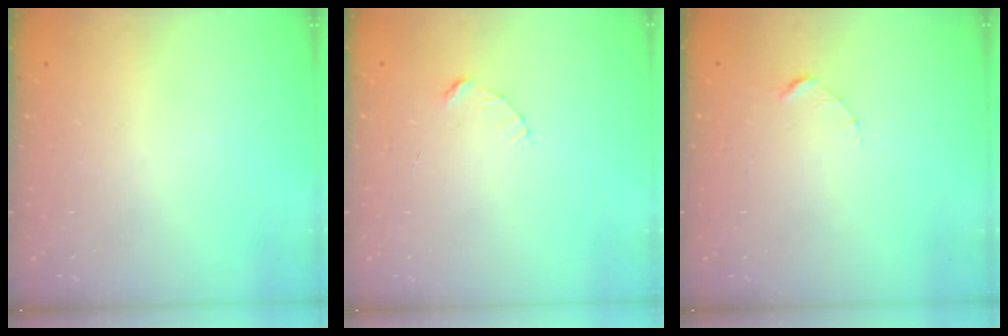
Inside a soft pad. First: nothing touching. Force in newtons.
{"total": 2.7, "press": 2.7, "slide": 0.3}
{"total": 1.5, "press": 1.5, "slide": 0.2}